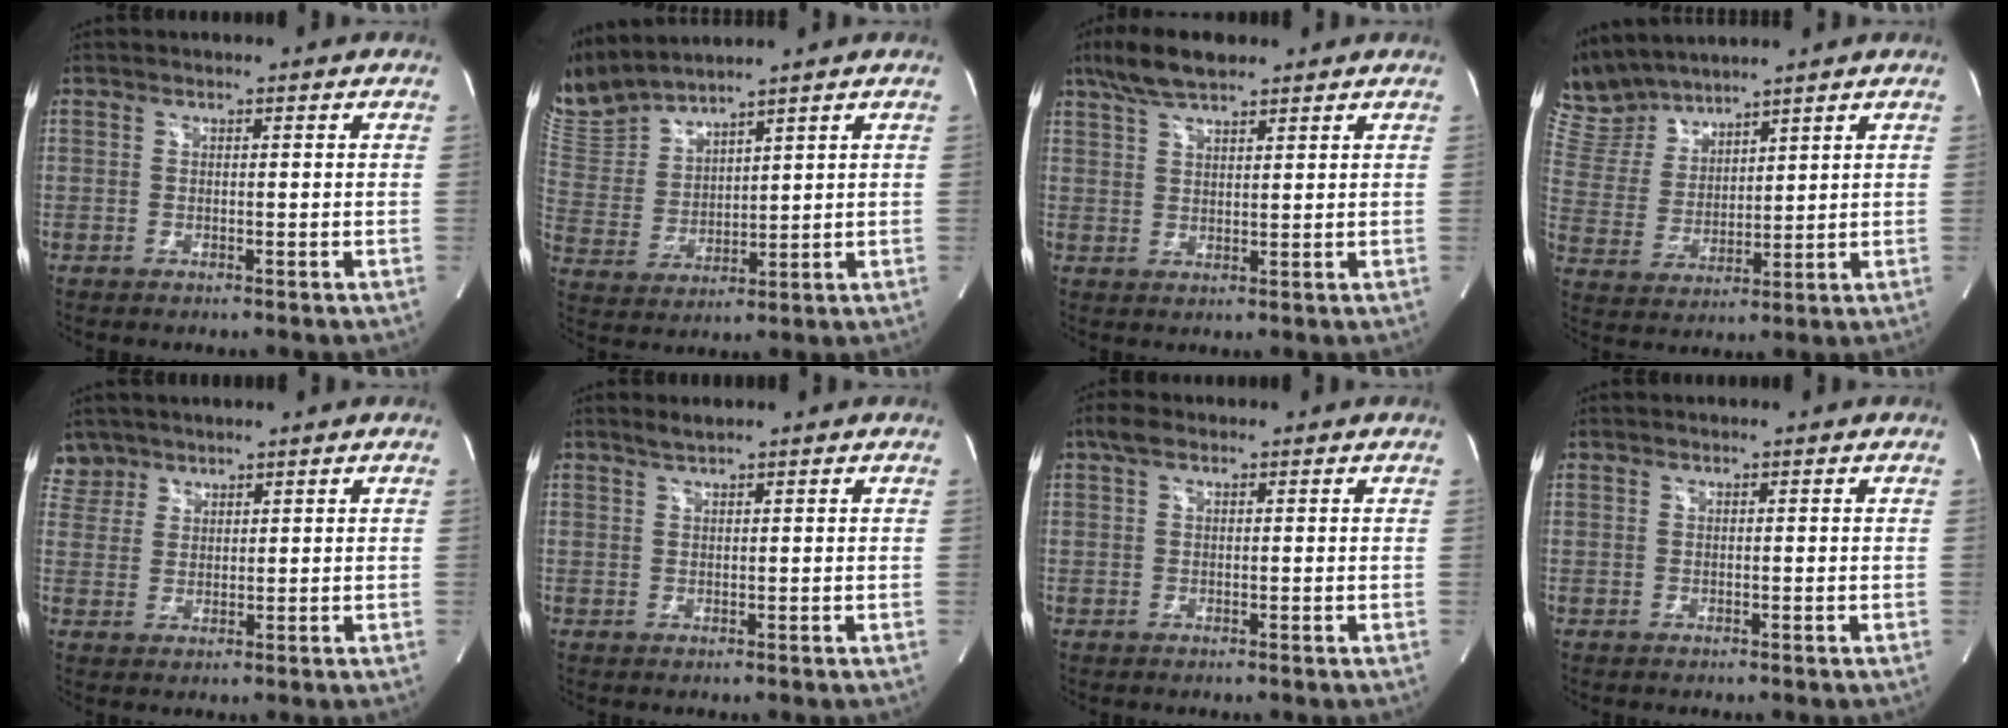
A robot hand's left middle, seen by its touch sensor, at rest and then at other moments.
{"total": 10.5, "force": [10.2, 0.6, 2.5], "torque": [-0.077, 0.012, 0.226]}
{"total": 7.0, "force": [5.4, 1.8, 4.1], "torque": [-0.089, 0.018, 0.103]}
{"total": 9.1, "force": [8.9, 1.9, 1.2], "torque": [-0.049, 0.018, 0.198]}
{"total": 3.8, "force": [3.2, 2.0, -0.6], "torque": [0.018, 0.006, 0.063]}
{"total": 1.5, "force": [1.3, -0.1, 0.7], "torque": [-0.015, 0.003, 0.029]}
{"total": 2.1, "force": [1.3, 1.0, 1.3], "torque": [-0.032, 0.020, 0.026]}
{"total": 0.0}